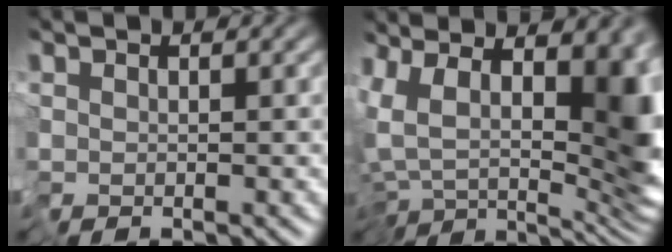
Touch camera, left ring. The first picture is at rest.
{"total": 13.1, "force": [3.6, 5.7, 11.3], "torque": [-0.181, -0.009, 0.076]}